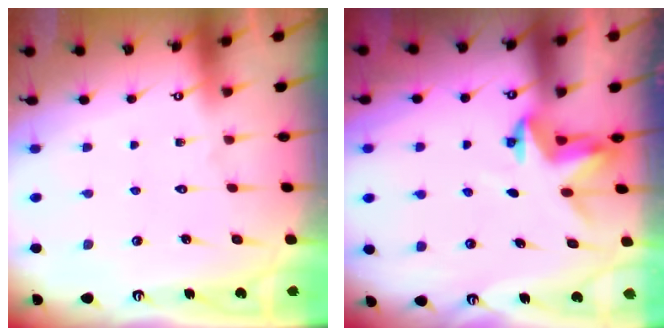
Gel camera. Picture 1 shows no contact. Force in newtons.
{"total": 3.8, "press": 3.8, "slide": 0.3}